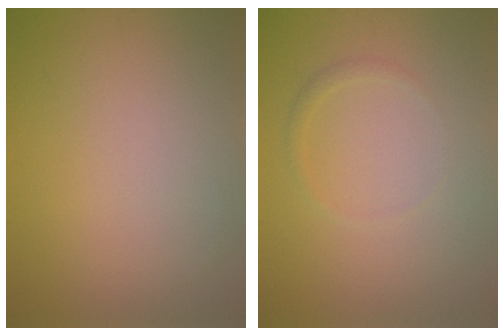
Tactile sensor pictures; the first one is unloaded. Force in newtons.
{"total": 0.8, "press": 0.8, "slide": 0.1}